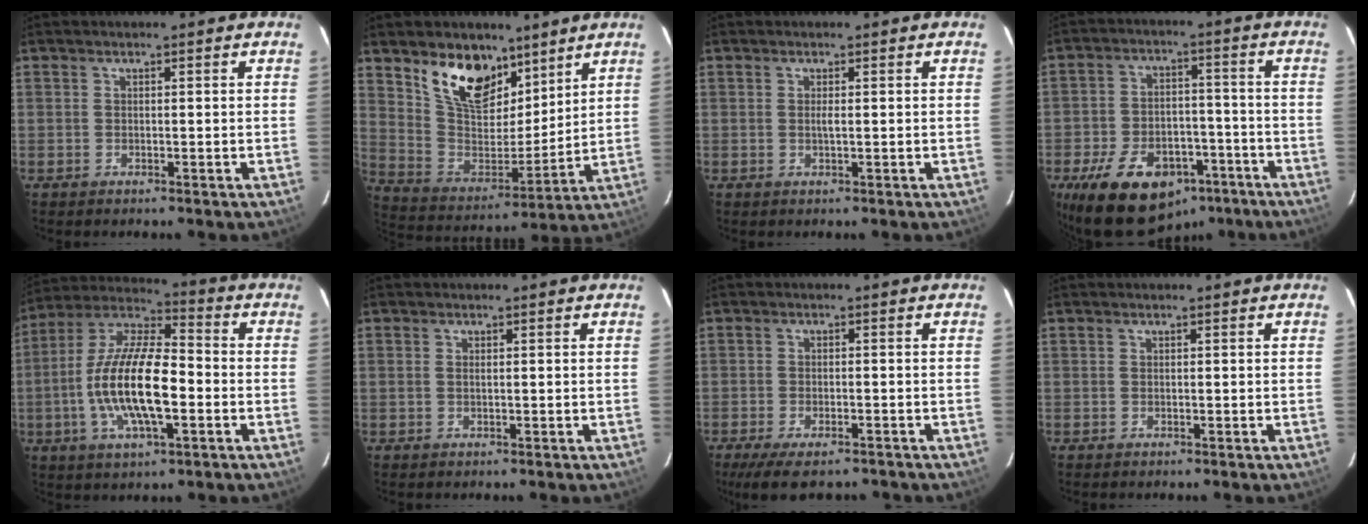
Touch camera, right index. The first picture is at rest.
{"total": 16.0, "force": [10.2, 8.7, 8.7], "torque": [-0.173, -0.001, 0.195]}
{"total": 0.9, "force": [0.1, 0.1, 0.9], "torque": [-0.018, 0.000, 0.001]}
{"total": 18.9, "force": [-11.8, 11.0, 9.9], "torque": [-0.208, 0.012, -0.162]}
{"total": 17.2, "force": [-3.4, 5.8, 15.9], "torque": [-0.313, -0.003, -0.070]}
{"total": 0.6, "force": [0.1, 0.3, 0.5], "torque": [-0.011, 0.001, 0.001]}
{"total": 9.3, "force": [-7.2, 3.1, 5.0], "torque": [-0.113, -0.029, -0.116]}
{"total": 0.0}